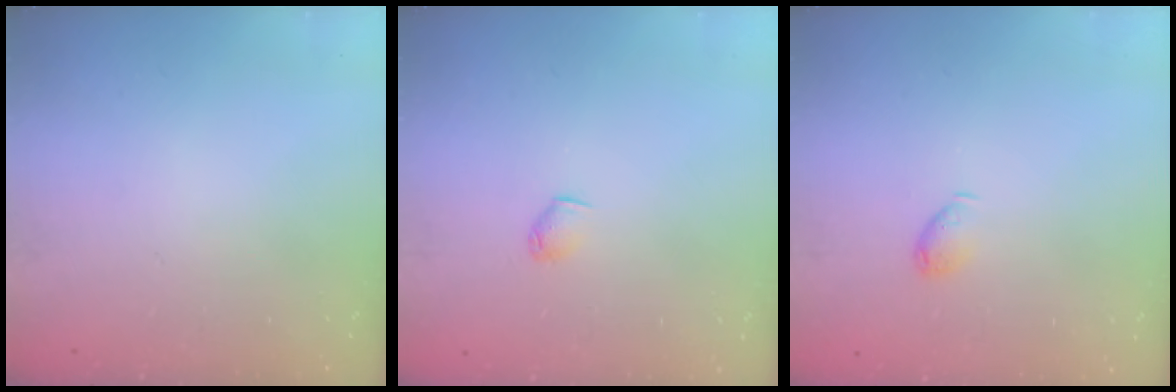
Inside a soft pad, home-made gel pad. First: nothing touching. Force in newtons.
{"total": 3.0, "press": 2.9, "slide": 0.7}
{"total": 4.8, "press": 4.7, "slide": 1.0}